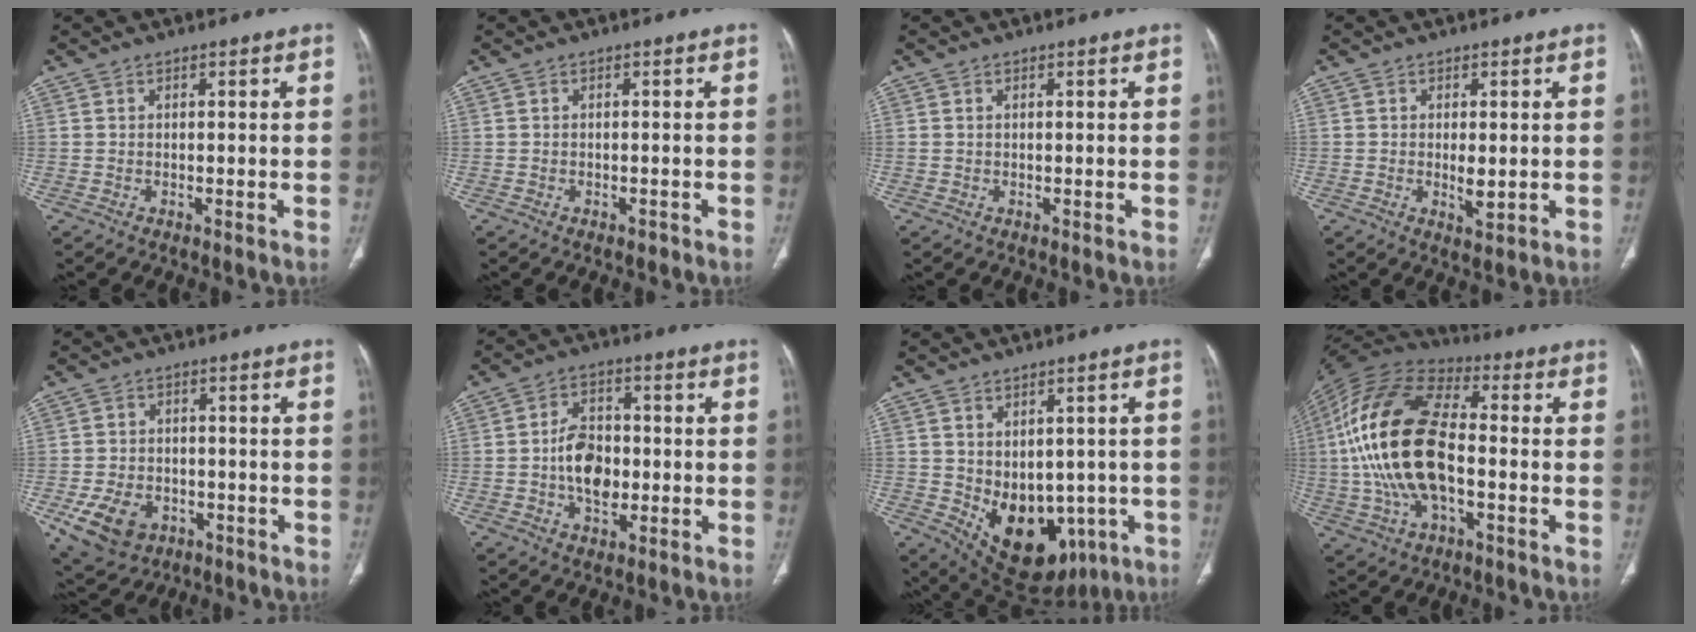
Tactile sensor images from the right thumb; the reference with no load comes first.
{"total": 0.7, "force": [-0.5, 0.5, 0.2], "torque": [-0.004, 0.000, -0.008]}
{"total": 0.6, "force": [0.2, 0.4, 0.4], "torque": [-0.012, 0.006, 0.008]}
{"total": 3.2, "force": [-0.2, 1.4, 2.8], "torque": [-0.048, -0.009, 0.001]}
{"total": 10.7, "force": [-4.3, 7.8, 5.9], "torque": [-0.103, 0.018, -0.058]}
{"total": 9.2, "force": [-1.1, 6.1, 6.8], "torque": [-0.096, 0.012, -0.023]}
{"total": 15.8, "force": [-4.0, 10.9, 10.7], "torque": [-0.125, 0.001, -0.023]}
{"total": 22.2, "force": [-1.6, 11.5, 19.0], "torque": [-0.389, 0.021, -0.030]}